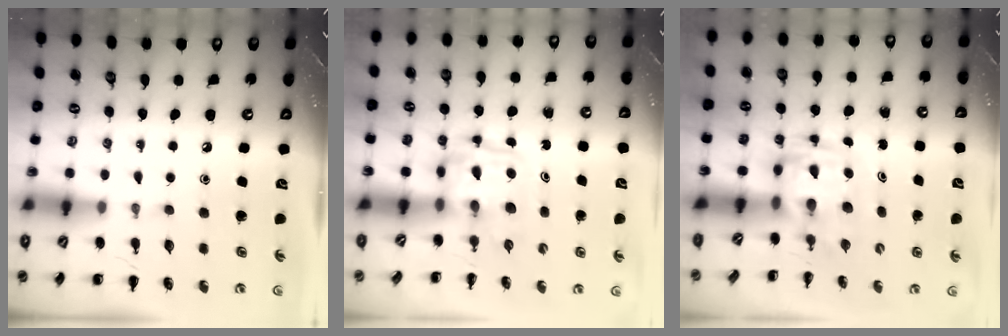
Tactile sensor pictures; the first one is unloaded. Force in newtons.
{"total": 3.5, "press": 3.4, "slide": 0.3}
{"total": 2.8, "press": 2.7, "slide": 0.6}